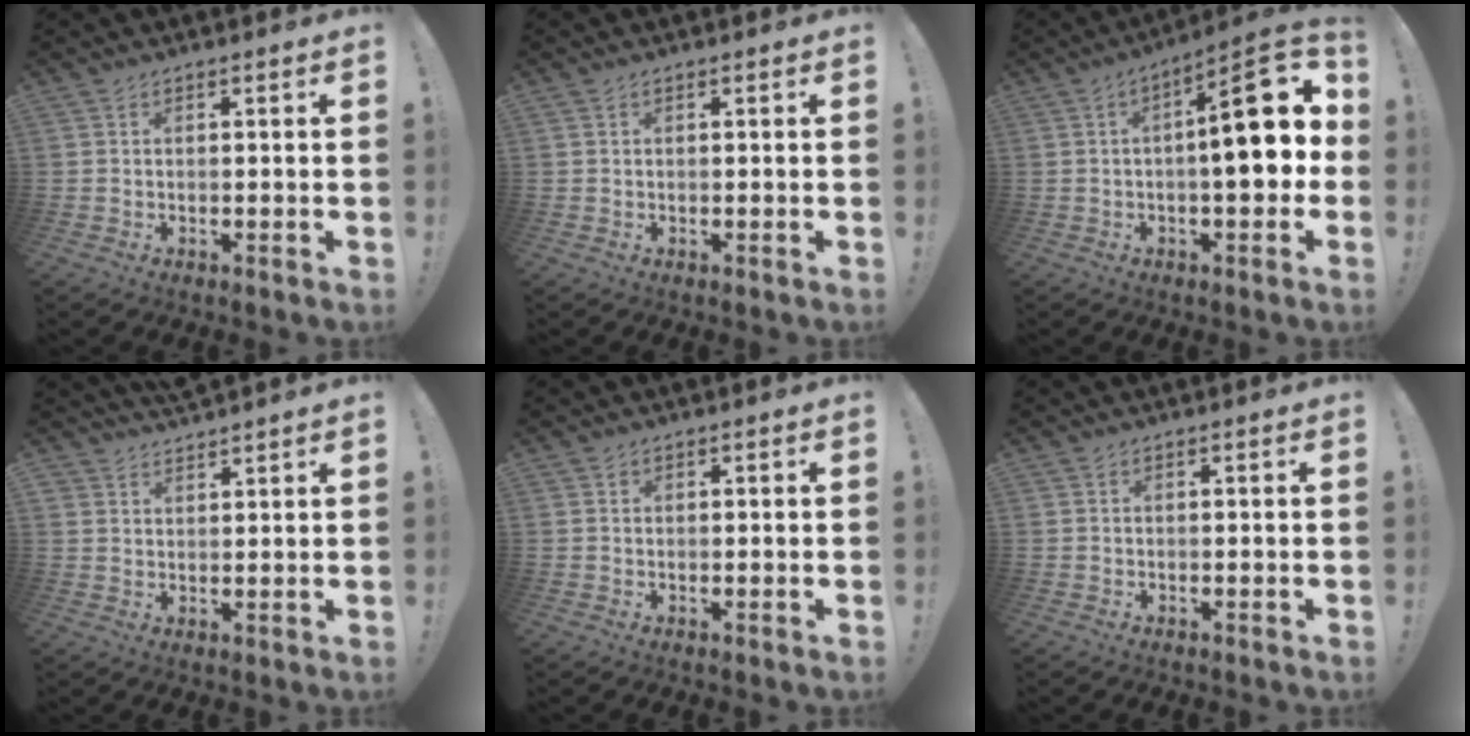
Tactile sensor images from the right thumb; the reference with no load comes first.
{"total": 0.0}
{"total": 18.5, "force": [1.8, 6.5, 17.2], "torque": [-0.216, -0.007, 0.023]}
{"total": 3.3, "force": [3.2, 0.8, -0.1], "torque": [0.008, -0.023, 0.060]}
{"total": 0.5, "force": [0.3, 0.4, 0.0], "torque": [0.005, -0.002, 0.006]}
{"total": 0.0}